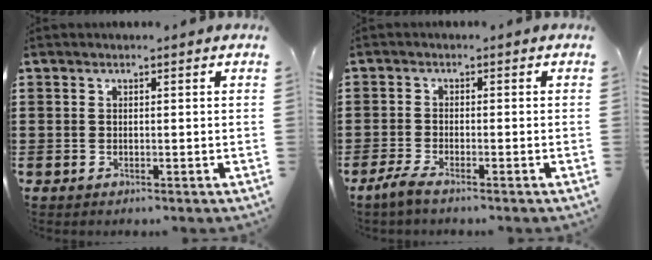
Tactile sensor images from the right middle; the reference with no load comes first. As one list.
[{"total": 2.5, "force": [-2.0, 0.1, 1.4], "torque": [-0.037, -0.002, -0.044]}]